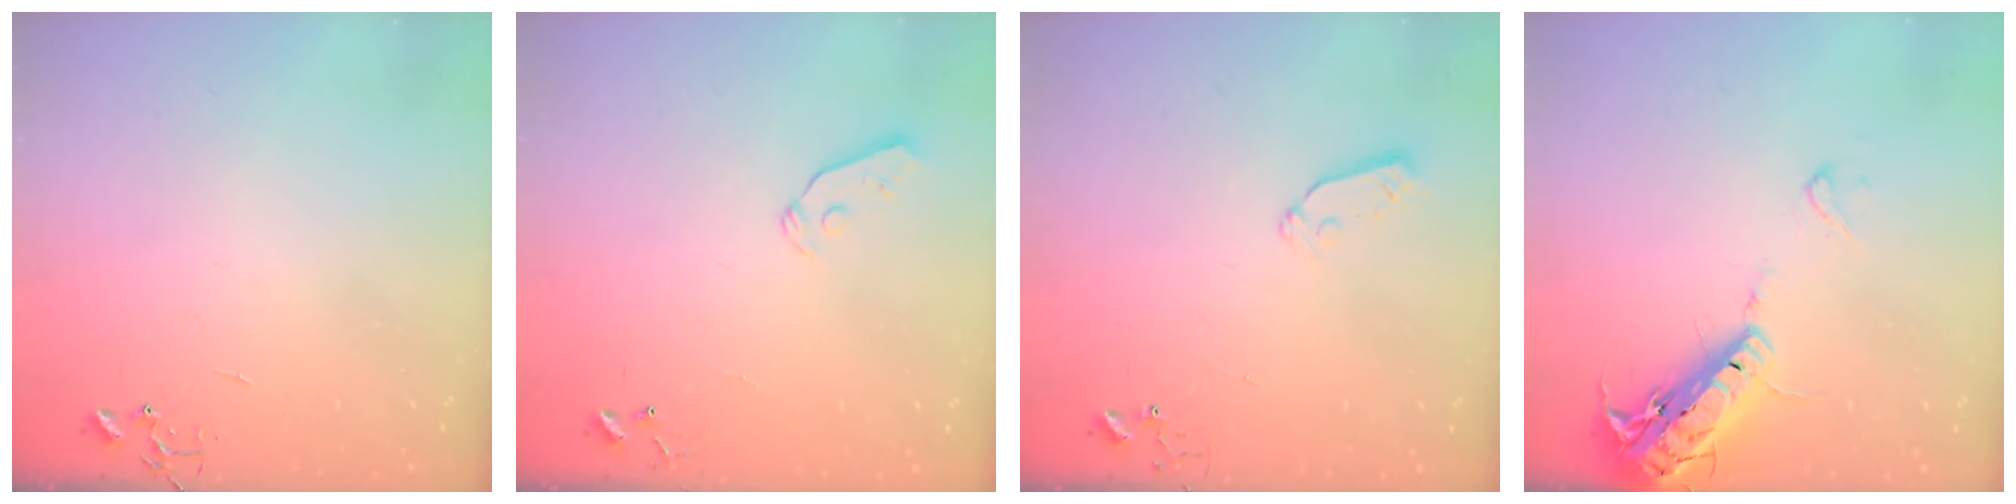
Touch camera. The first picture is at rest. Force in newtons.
{"total": 5.9, "press": 5.8, "slide": 0.7}
{"total": 3.7, "press": 3.6, "slide": 0.5}
{"total": 17.5, "press": 17.2, "slide": 3.6}